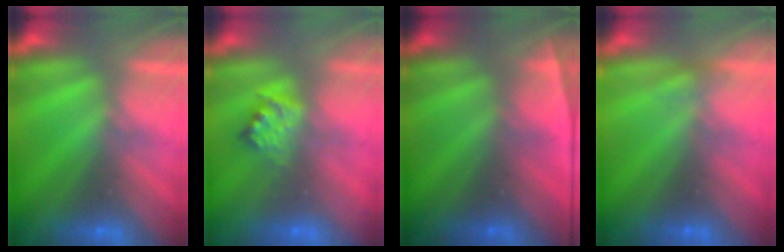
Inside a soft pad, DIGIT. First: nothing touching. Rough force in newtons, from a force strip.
{"total": 2.4}
{"total": 2.8}
{"total": 3.6}